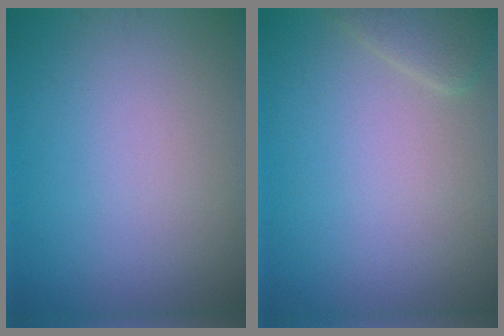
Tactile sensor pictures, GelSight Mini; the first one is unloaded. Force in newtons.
{"total": 1.6, "press": 1.6, "slide": 0.2}